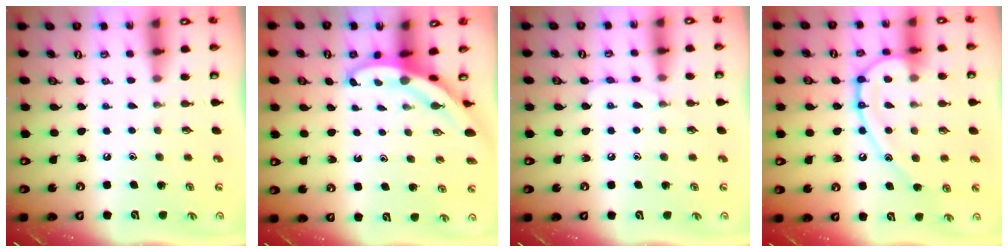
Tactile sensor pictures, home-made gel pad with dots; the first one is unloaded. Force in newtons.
{"total": 3.9, "press": 3.9, "slide": 0.2}
{"total": 6.0, "press": 6.0, "slide": 0.5}
{"total": 14.4, "press": 14.3, "slide": 1.5}